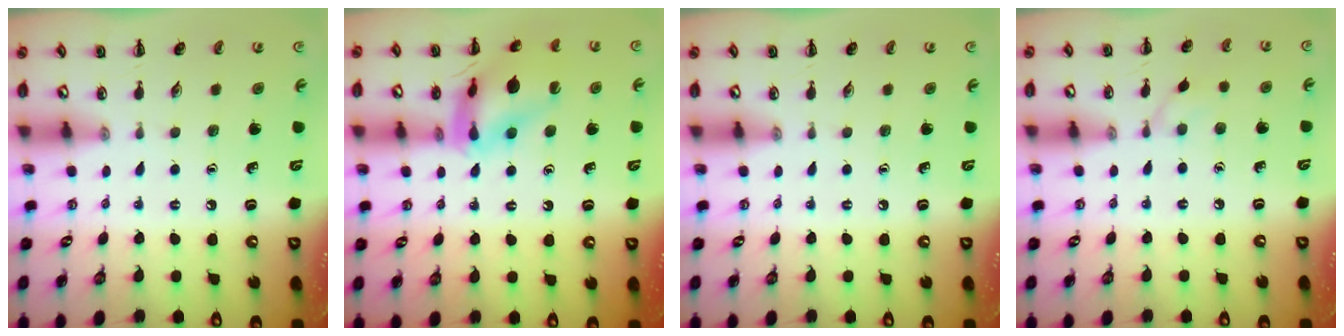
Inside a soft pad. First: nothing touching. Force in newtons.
{"total": 14.1, "press": 14.0, "slide": 1.8}
{"total": 0.0}
{"total": 3.1, "press": 2.9, "slide": 1.2}